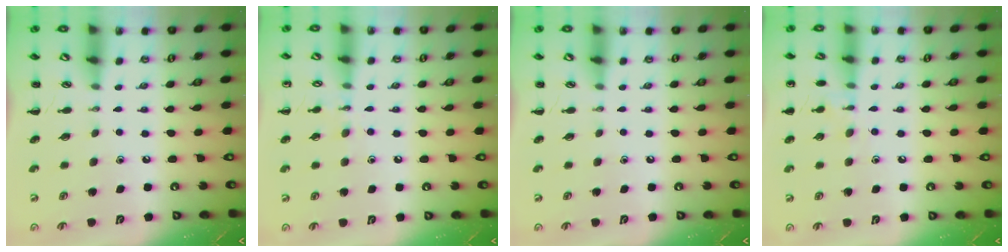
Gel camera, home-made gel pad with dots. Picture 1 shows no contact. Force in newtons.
{"total": 5.8, "press": 5.5, "slide": 1.7}
{"total": 0.0}
{"total": 6.7, "press": 6.5, "slide": 1.8}